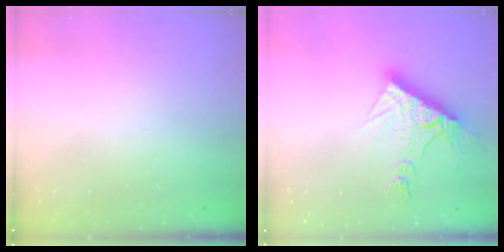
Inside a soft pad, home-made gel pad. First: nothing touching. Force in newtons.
{"total": 13.5, "press": 13.4, "slide": 1.2}